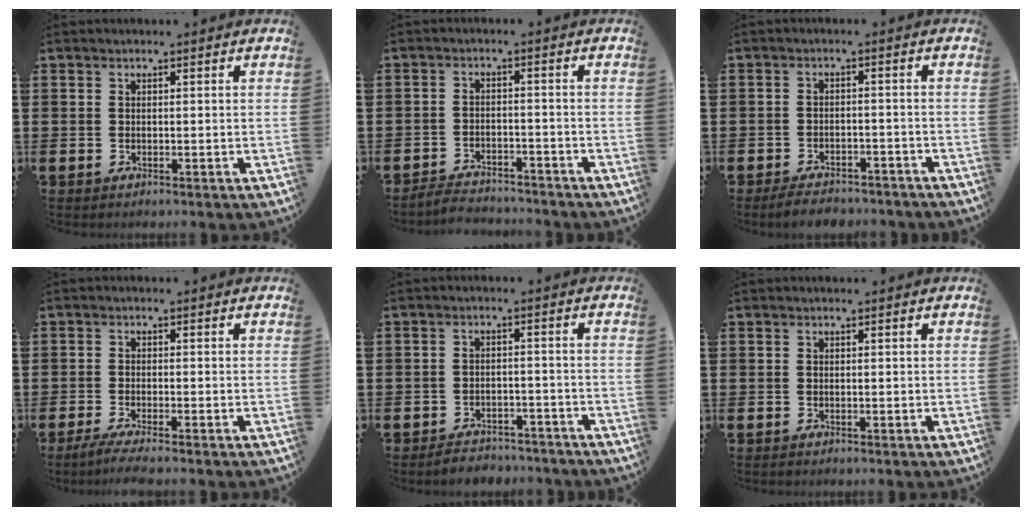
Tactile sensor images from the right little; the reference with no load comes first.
{"total": 2.9, "force": [-2.9, 0.3, 0.0], "torque": [-0.005, 0.004, -0.063]}
{"total": 2.9, "force": [-2.8, 0.4, 0.5], "torque": [-0.011, 0.008, -0.058]}
{"total": 2.2, "force": [-1.5, 0.0, 1.6], "torque": [-0.024, -0.001, -0.027]}
{"total": 2.8, "force": [-2.8, 0.4, -0.1], "torque": [-0.006, 0.004, -0.061]}
{"total": 0.0}